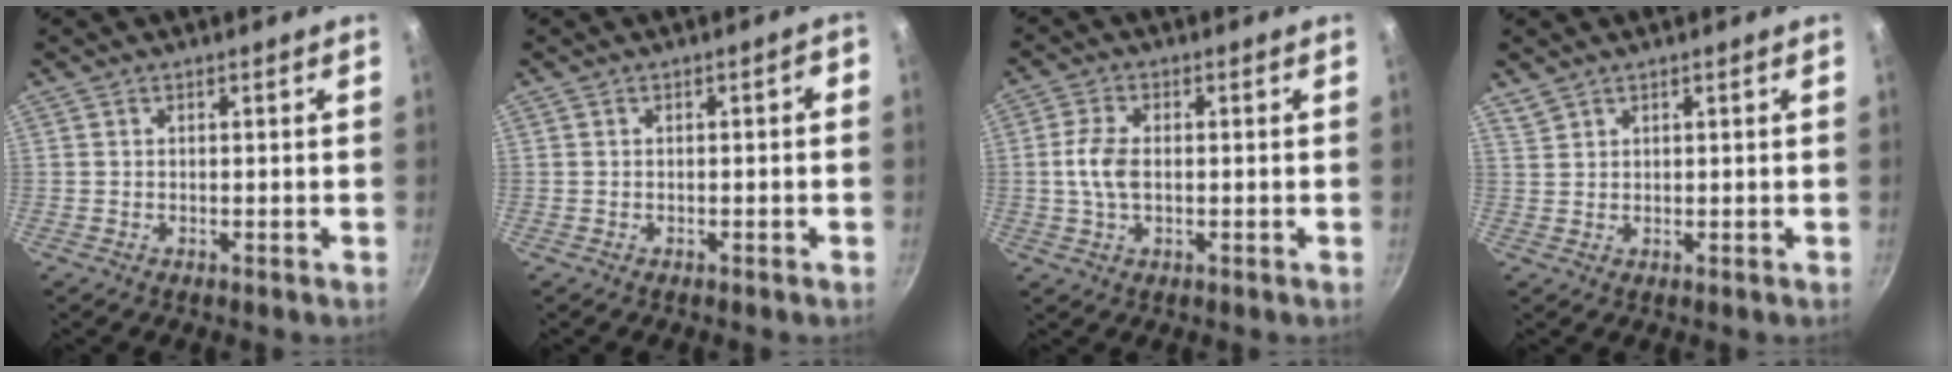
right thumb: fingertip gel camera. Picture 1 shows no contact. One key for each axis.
{"total": 1.6, "fx": -0.5, "fy": 0.6, "fz": 1.4, "tx": -0.019, "ty": 0.014, "tz": -0.002}
{"total": 5.6, "fx": -0.1, "fy": 3.3, "fz": 4.5, "tx": -0.091, "ty": 0.011, "tz": -0.004}
{"total": 1.8, "fx": 1.6, "fy": 0.8, "fz": 0.3, "tx": -0.004, "ty": 0.002, "tz": 0.036}